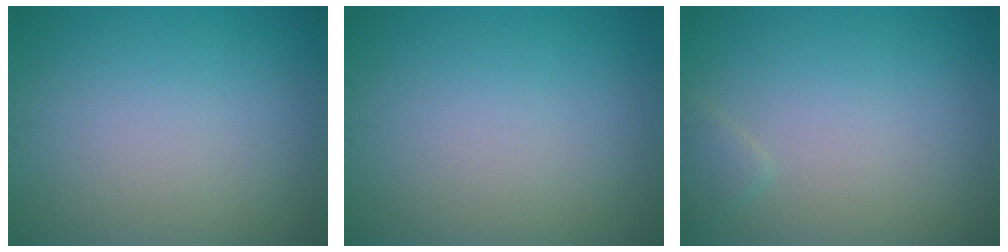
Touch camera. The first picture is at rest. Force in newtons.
{"total": 0.0}
{"total": 1.0, "press": 1.0, "slide": 0.0}